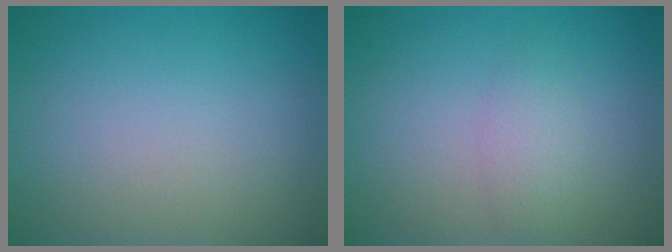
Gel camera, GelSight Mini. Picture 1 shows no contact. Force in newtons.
{"total": 1.7, "press": 1.7, "slide": 0.1}